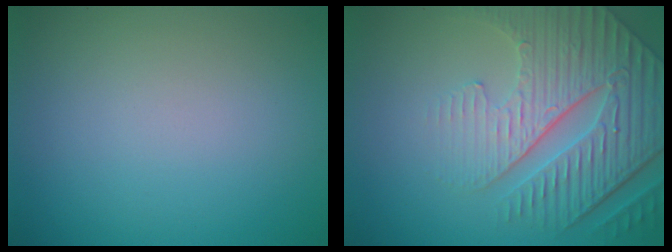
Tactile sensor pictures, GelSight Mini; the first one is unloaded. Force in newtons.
{"total": 6.1, "press": 5.2, "slide": 3.2}